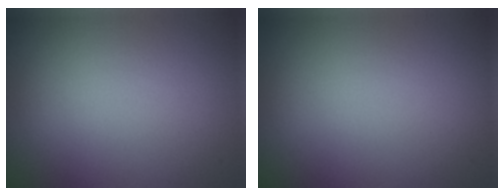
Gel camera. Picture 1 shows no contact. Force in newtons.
{"total": 0.0}